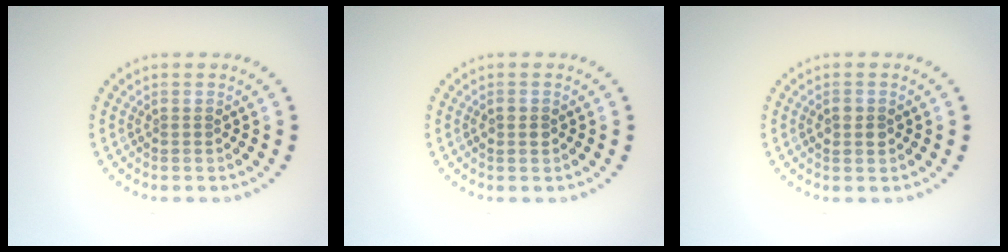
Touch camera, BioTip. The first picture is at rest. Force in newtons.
{"total": 1.6, "press": 1.6, "slide": 0.1}
{"total": 2.0, "press": 2.0, "slide": 0.0}